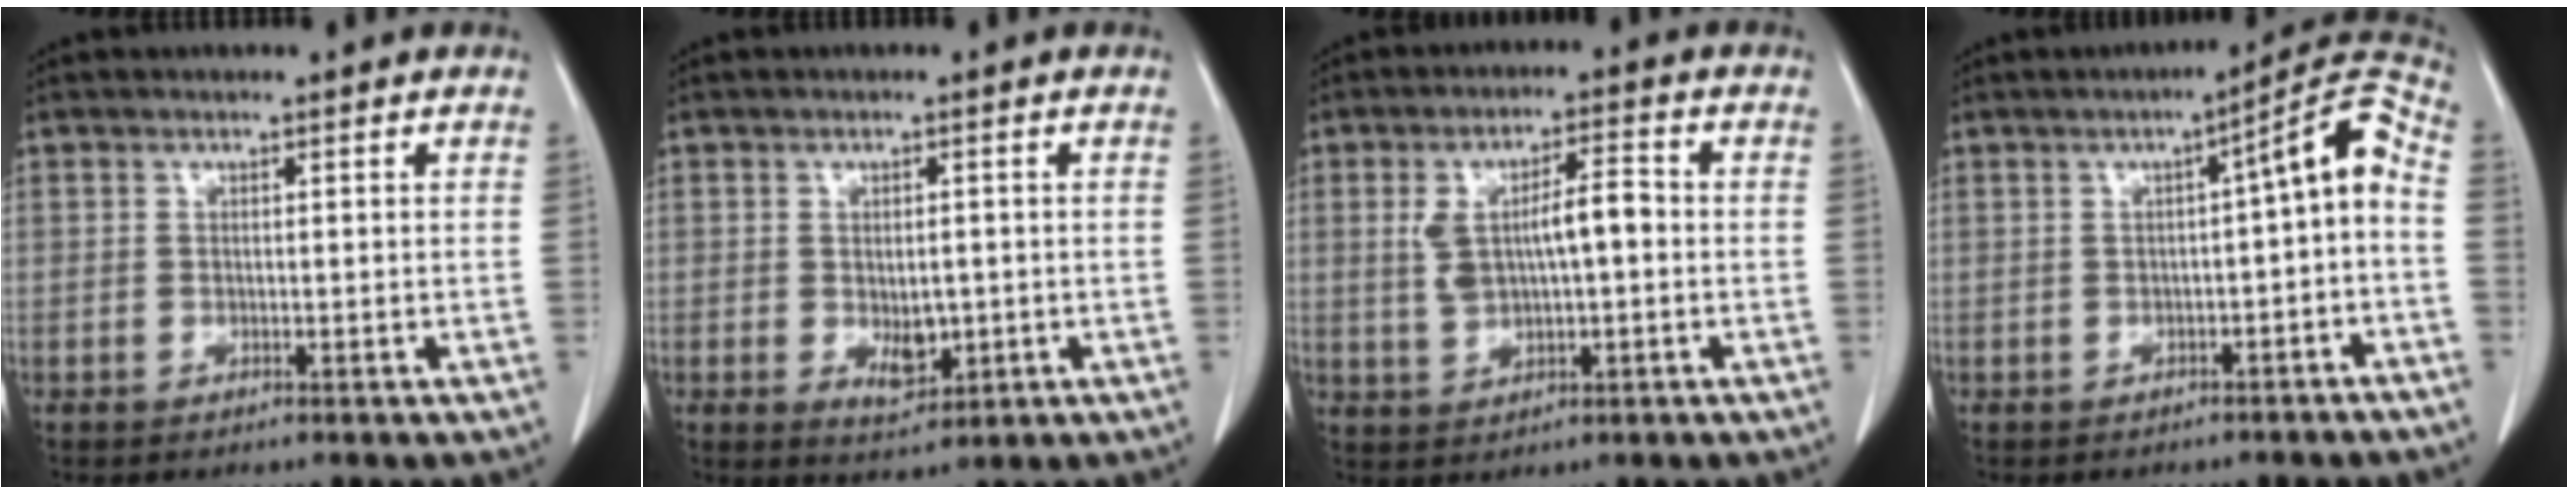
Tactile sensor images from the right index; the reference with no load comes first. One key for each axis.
{"total": 4.3, "fx": -0.5, "fy": 2.4, "fz": 3.5, "tx": -0.056, "ty": -0.008, "tz": 0.003}
{"total": 7.8, "fx": 0.5, "fy": 2.6, "fz": 7.3, "tx": -0.144, "ty": 0.020, "tz": 0.015}
{"total": 7.5, "fx": -0.8, "fy": 1.0, "fz": 7.4, "tx": -0.092, "ty": 0.031, "tz": -0.017}